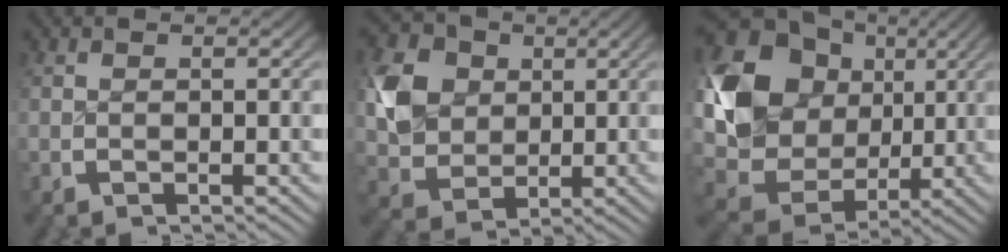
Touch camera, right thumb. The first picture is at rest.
{"total": 10.2, "force": [0.8, 8.1, 6.2], "torque": [-0.151, -0.031, 0.017]}
{"total": 14.4, "force": [0.2, 10.7, 9.7], "torque": [-0.231, -0.045, 0.026]}